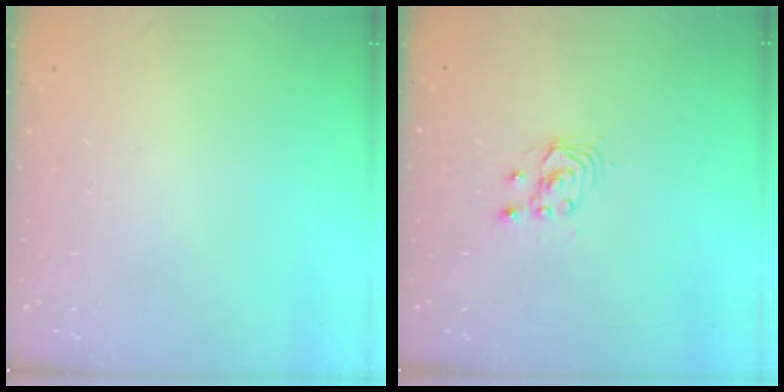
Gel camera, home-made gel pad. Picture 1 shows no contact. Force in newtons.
{"total": 2.5, "press": 2.5, "slide": 0.2}